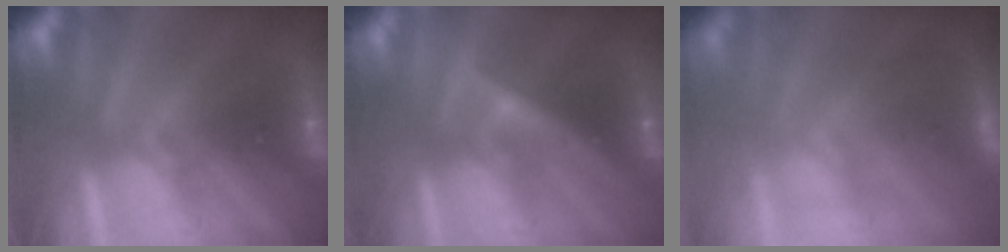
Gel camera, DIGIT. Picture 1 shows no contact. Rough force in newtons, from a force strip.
{"total": 3.6}
{"total": 3.8}